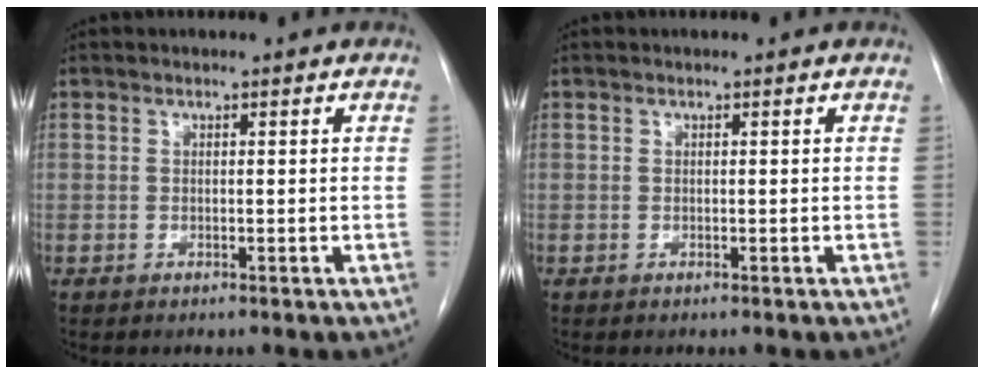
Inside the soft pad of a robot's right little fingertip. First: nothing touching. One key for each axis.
{"total": 0.0}